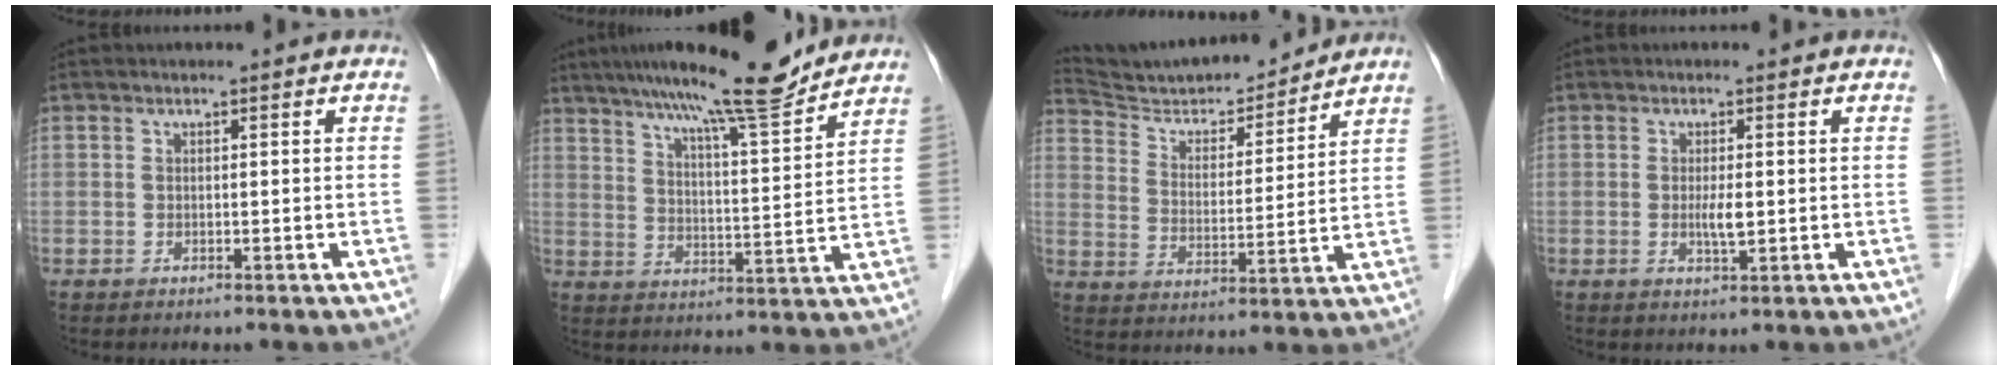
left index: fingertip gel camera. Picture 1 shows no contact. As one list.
[{"total": 14.7, "force": [12.6, 0.4, 7.6], "torque": [-0.120, 0.001, 0.190]}, {"total": 14.8, "force": [14.2, 1.7, 3.8], "torque": [-0.070, -0.002, 0.235]}, {"total": 2.5, "force": [-0.1, 0.4, 2.4], "torque": [-0.049, -0.004, 0.000]}]